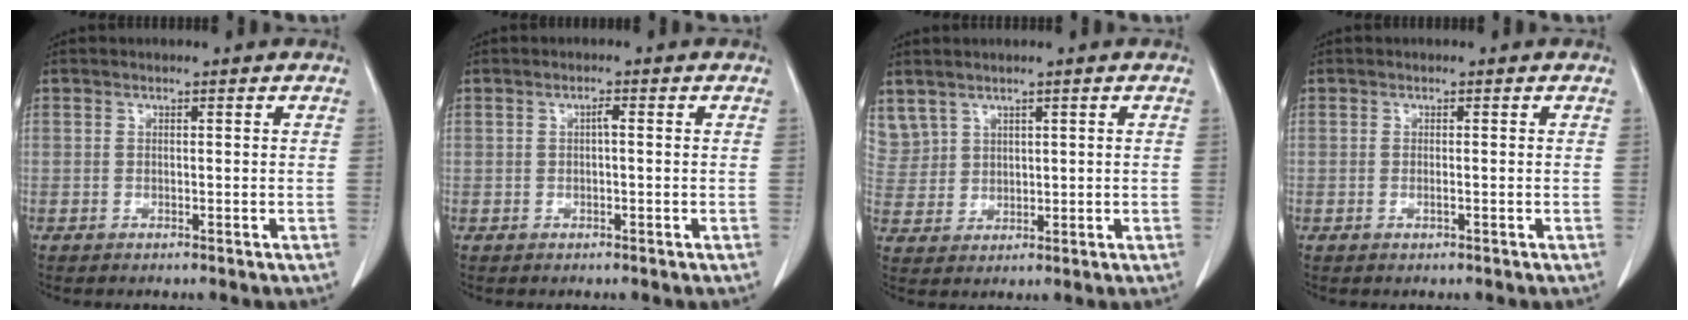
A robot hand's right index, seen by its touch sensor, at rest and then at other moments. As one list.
[{"total": 1.0, "force": [0.0, 0.2, 0.9], "torque": [-0.015, 0.002, -0.001]}, {"total": 6.3, "force": [4.1, 4.6, 1.2], "torque": [-0.040, 0.016, 0.098]}, {"total": 0.5, "force": [-0.2, 0.0, 0.5], "torque": [-0.012, -0.001, -0.003]}]